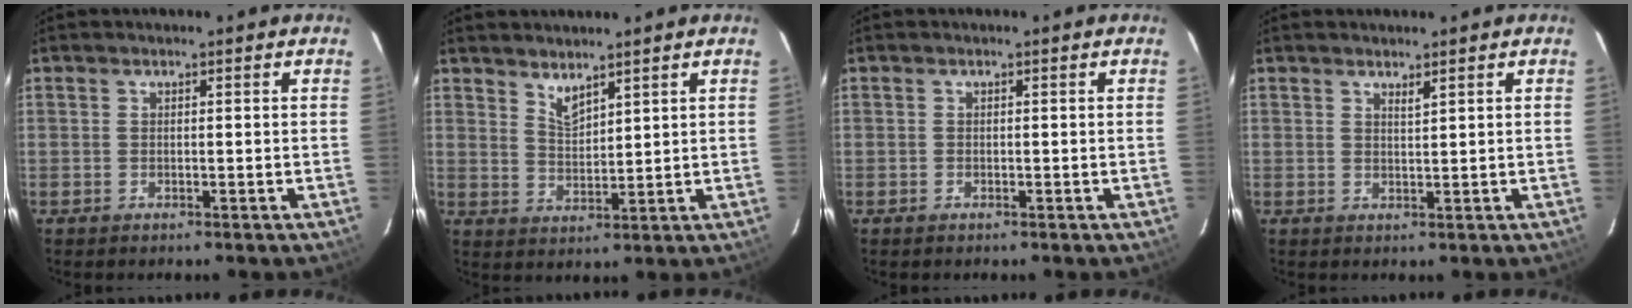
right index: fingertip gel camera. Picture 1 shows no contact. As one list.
[{"total": 3.9, "force": [3.3, 1.0, 1.7], "torque": [-0.030, -0.006, 0.060]}, {"total": 0.0}, {"total": 1.1, "force": [1.0, 0.1, 0.6], "torque": [-0.011, -0.002, 0.016]}]